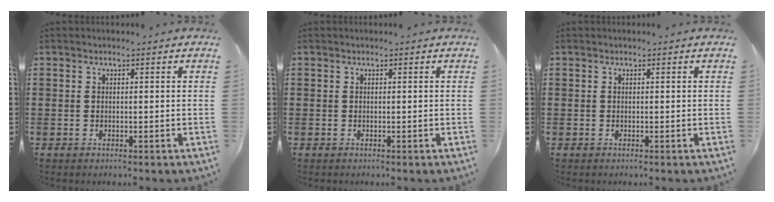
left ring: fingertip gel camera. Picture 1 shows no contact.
{"total": 0.0}
{"total": 0.0}